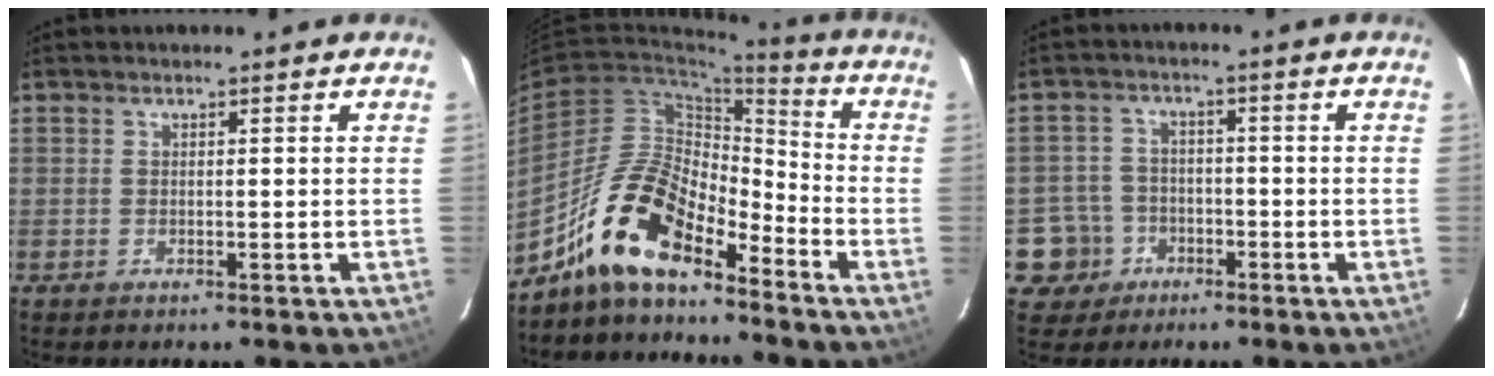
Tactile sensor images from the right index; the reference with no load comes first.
{"total": 14.9, "force": [-11.1, 5.0, 8.5], "torque": [-0.164, 0.008, -0.217]}
{"total": 6.7, "force": [-2.8, 6.1, 0.4], "torque": [-0.026, 0.026, -0.045]}